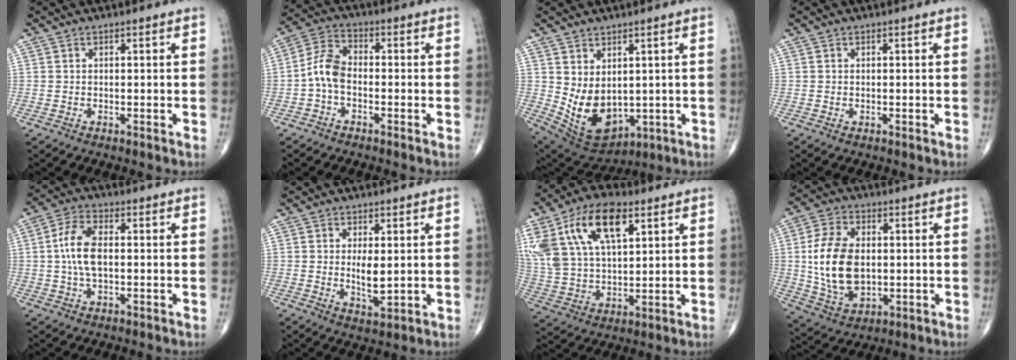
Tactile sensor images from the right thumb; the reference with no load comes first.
{"total": 6.3, "force": [-1.6, 3.7, 4.9], "torque": [-0.096, 0.025, -0.043]}
{"total": 11.4, "force": [0.6, 7.5, 8.6], "torque": [-0.134, -0.016, 0.047]}
{"total": 0.0}
{"total": 7.9, "force": [0.3, 3.9, 6.9], "torque": [-0.143, 0.012, 0.000]}
{"total": 3.3, "force": [0.3, 1.3, 3.1], "torque": [-0.048, -0.010, 0.010]}
{"total": 22.0, "force": [9.5, 11.5, 16.2], "torque": [-0.331, 0.003, 0.178]}
{"total": 14.8, "force": [0.5, 9.3, 11.5], "torque": [-0.212, -0.006, 0.018]}